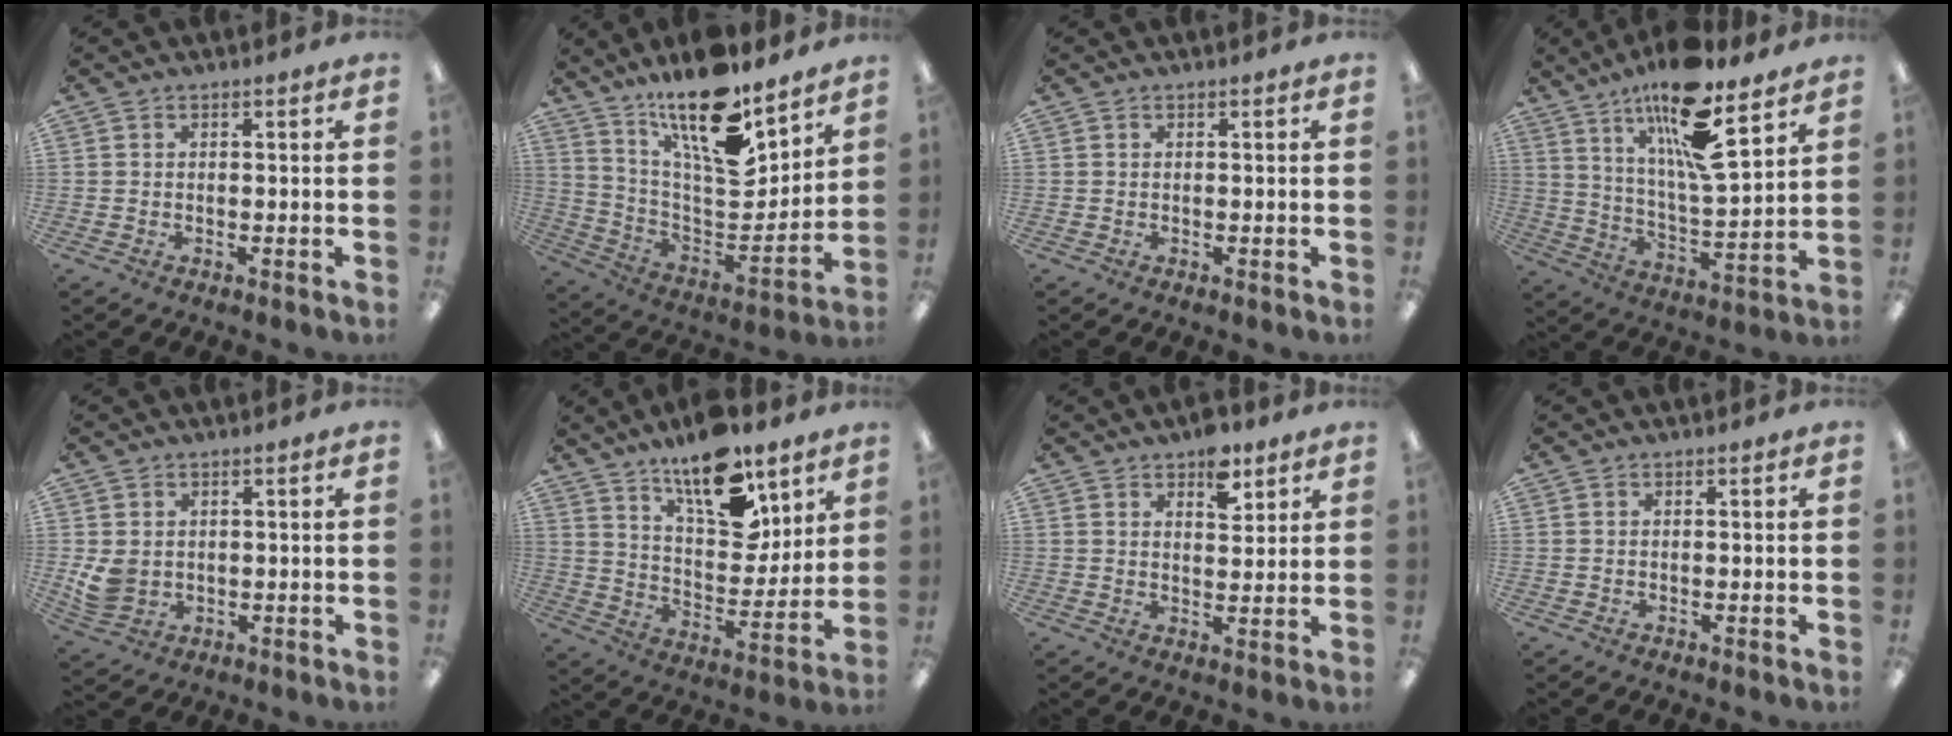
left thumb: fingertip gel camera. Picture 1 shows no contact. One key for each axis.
{"total": 20.9, "fx": 14.9, "fy": 6.8, "fz": 13.0, "tx": -0.229, "ty": -0.109, "tz": 0.253}
{"total": 0.0}
{"total": 18.9, "fx": 12.6, "fy": 4.3, "fz": 13.5, "tx": -0.235, "ty": -0.068, "tz": 0.204}
{"total": 5.2, "fx": 1.1, "fy": 4.2, "fz": 2.9, "tx": -0.060, "ty": -0.002, "tz": 0.023}
{"total": 17.3, "fx": 12.0, "fy": 7.6, "fz": 9.9, "tx": -0.152, "ty": -0.074, "tz": 0.207}
{"total": 8.3, "fx": 5.7, "fy": 3.8, "fz": 4.7, "tx": -0.050, "ty": -0.034, "tz": 0.093}
{"total": 0.0}